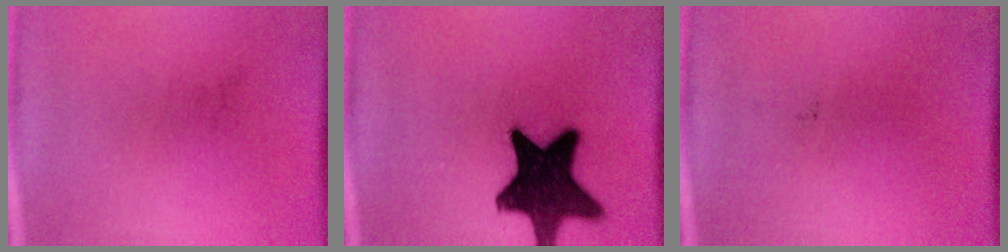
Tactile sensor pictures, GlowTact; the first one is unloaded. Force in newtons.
{"total": 16.8}
{"total": 0.0}